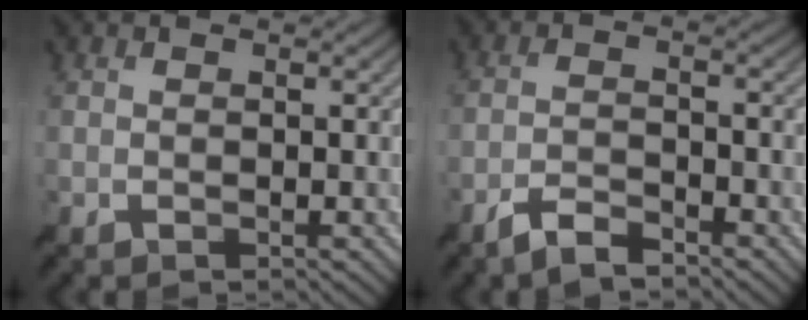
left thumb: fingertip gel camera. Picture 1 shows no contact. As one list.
[{"total": 3.6, "force": [-3.0, 0.7, 1.9], "torque": [-0.039, 0.001, -0.064]}]